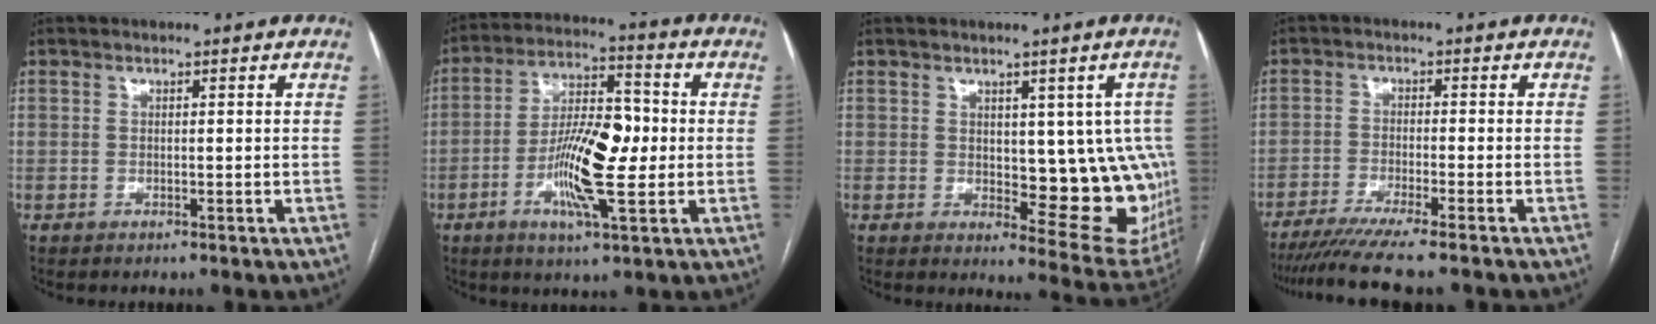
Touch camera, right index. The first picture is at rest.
{"total": 13.0, "force": [-2.1, 3.2, 12.4], "torque": [-0.226, 0.009, -0.037]}
{"total": 11.7, "force": [0.9, 5.7, 10.1], "torque": [-0.086, -0.004, 0.022]}
{"total": 10.0, "force": [-8.3, -0.6, 5.5], "torque": [-0.074, -0.023, -0.132]}